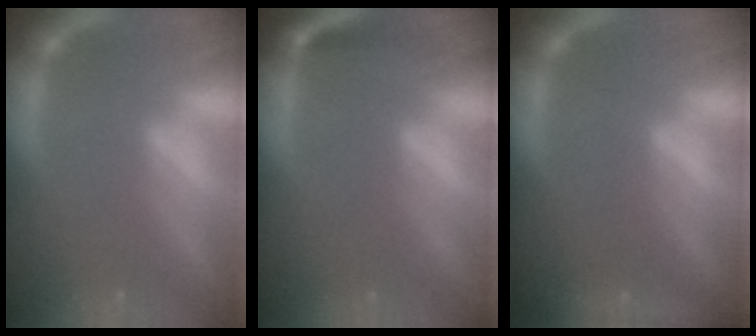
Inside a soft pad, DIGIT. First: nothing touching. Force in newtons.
{"total": 3.0}
{"total": 2.4}